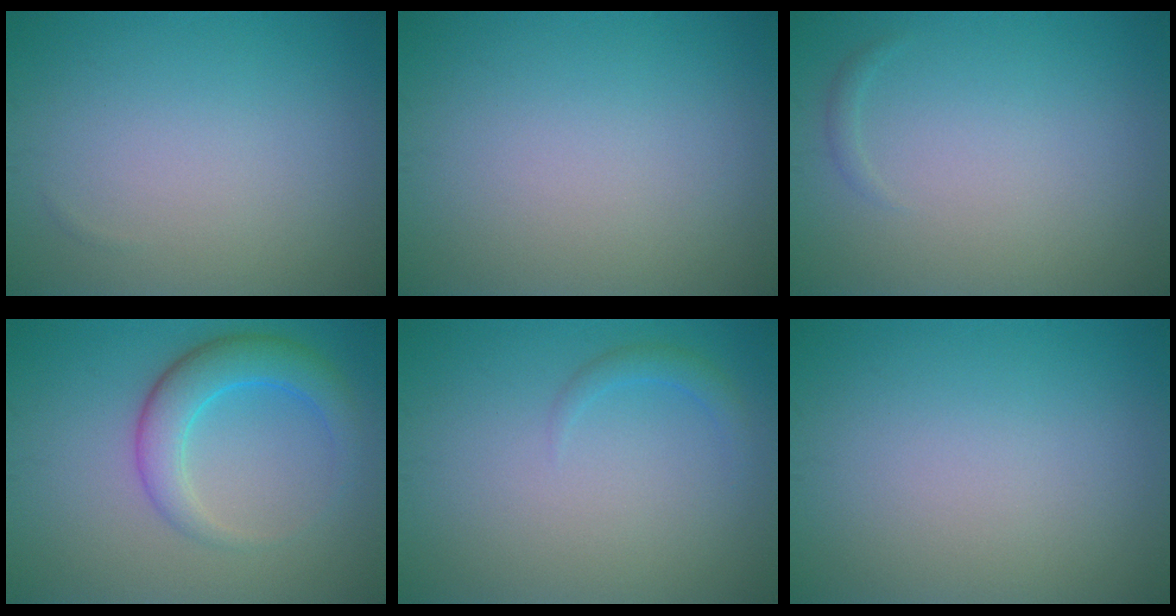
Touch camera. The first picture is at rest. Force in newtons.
{"total": 0.0}
{"total": 0.5, "press": 0.5, "slide": 0.0}
{"total": 4.5, "press": 4.5, "slide": 0.1}
{"total": 1.3, "press": 1.3, "slide": 0.0}
{"total": 0.0}